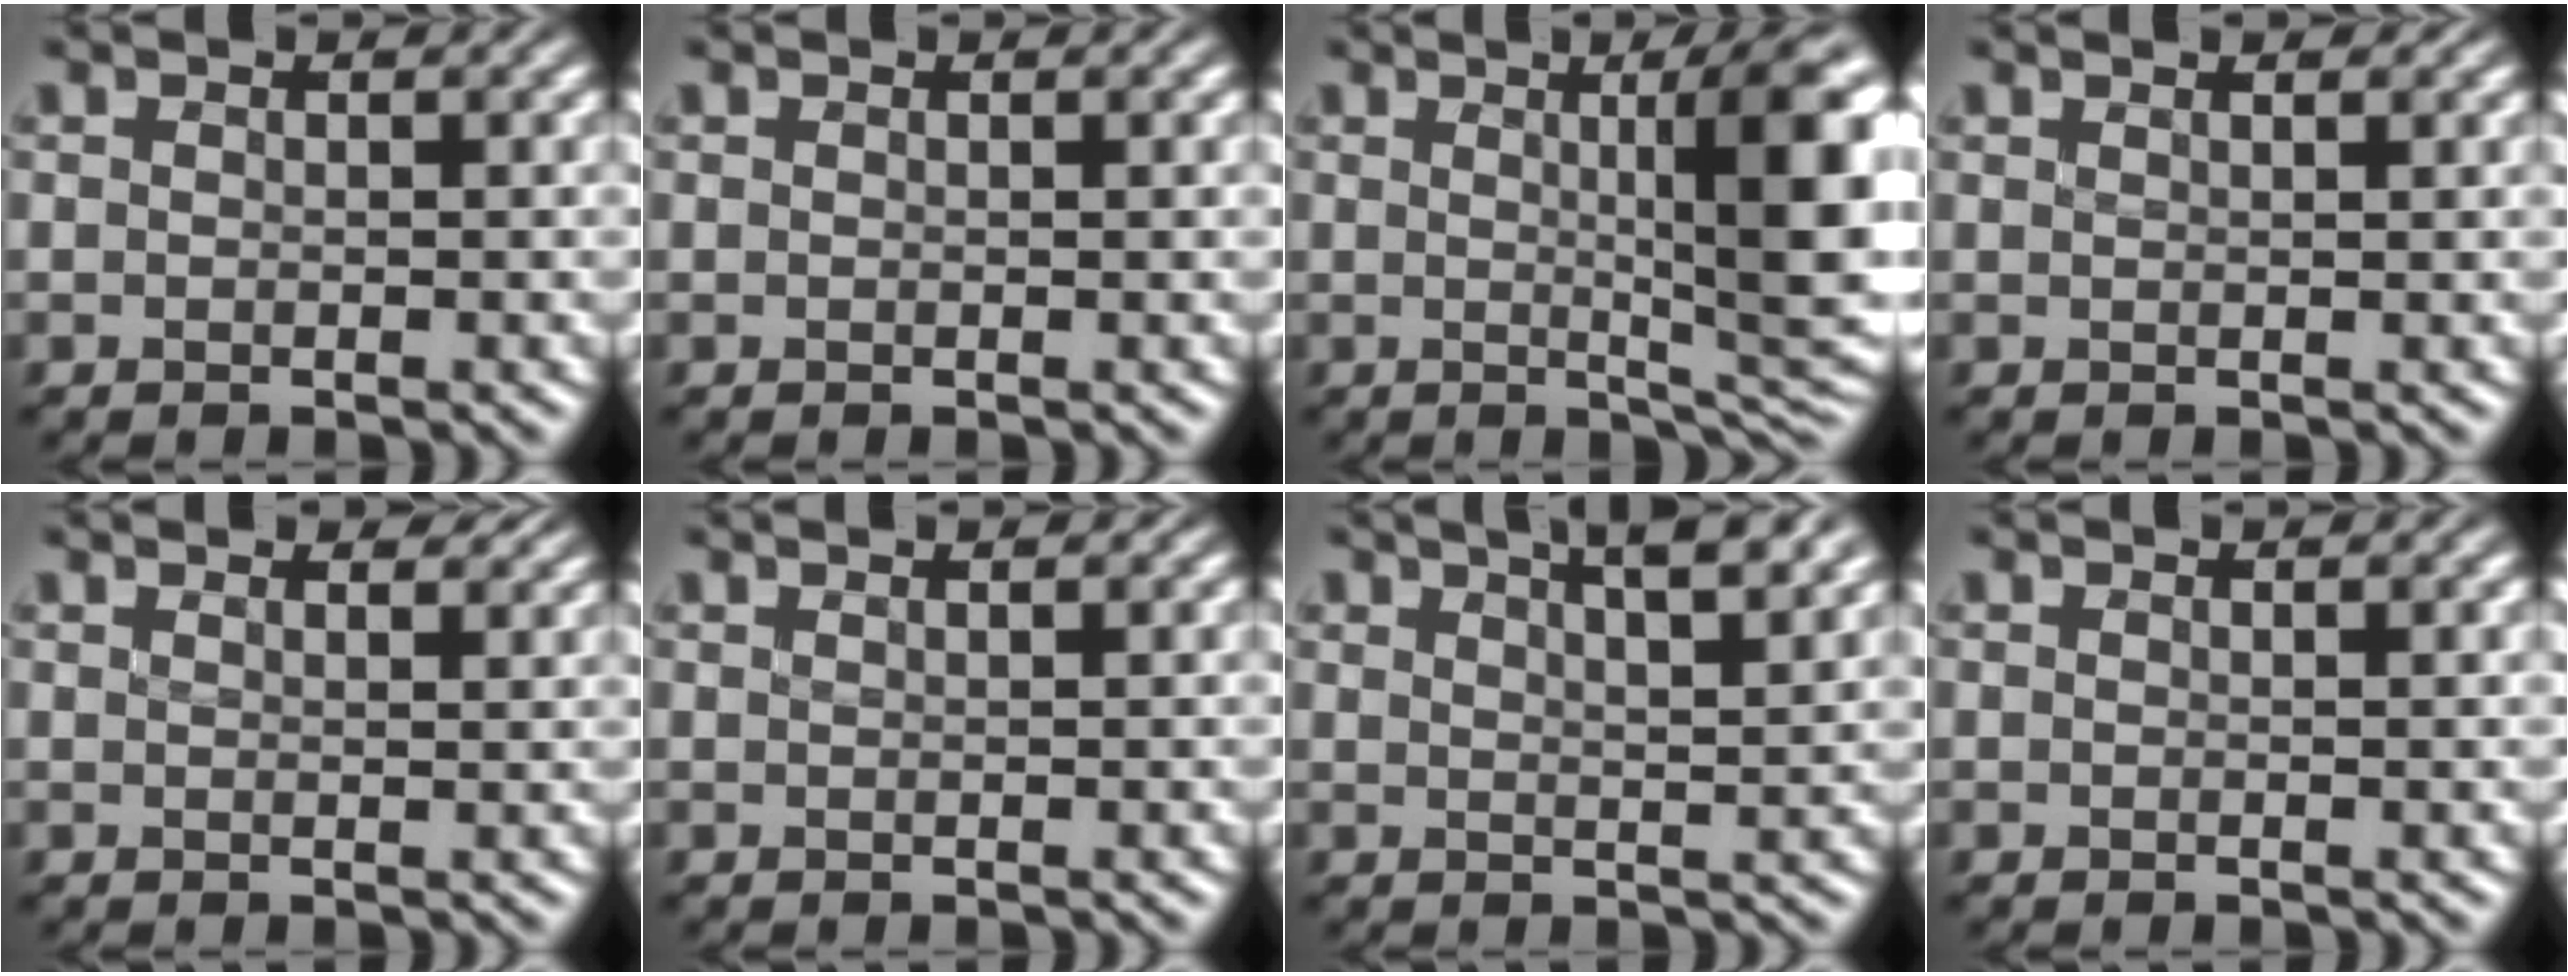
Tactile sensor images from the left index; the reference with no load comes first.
{"total": 0.0}
{"total": 10.7, "force": [1.5, 2.3, 10.3], "torque": [-0.115, 0.005, 0.025]}
{"total": 2.2, "force": [1.6, 0.9, 1.3], "torque": [0.003, 0.002, -0.007]}
{"total": 3.1, "force": [2.6, 1.0, 1.3], "torque": [-0.001, 0.007, 0.015]}
{"total": 1.5, "force": [1.0, 0.6, 1.0], "torque": [0.004, -0.004, -0.003]}
{"total": 6.0, "force": [4.1, 1.8, 4.0], "torque": [-0.027, 0.023, 0.034]}
{"total": 0.6, "force": [0.3, 0.1, 0.5], "torque": [-0.002, 0.004, 0.003]}